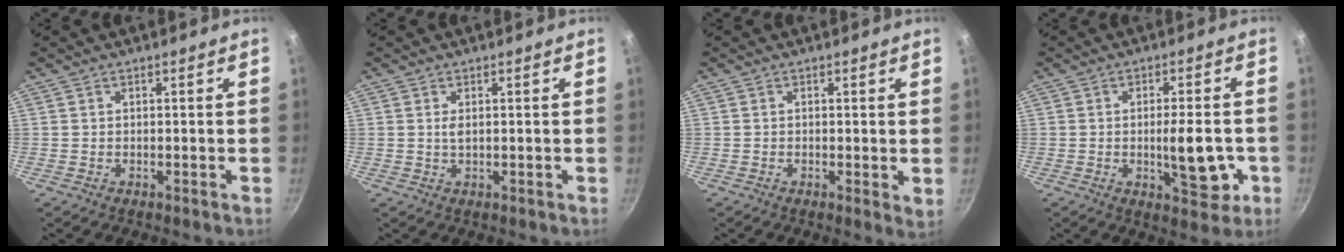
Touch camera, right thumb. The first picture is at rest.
{"total": 1.3, "force": [0.3, 0.6, 1.2], "torque": [-0.023, 0.000, 0.006]}
{"total": 2.1, "force": [0.2, 0.8, 2.0], "torque": [-0.024, -0.006, 0.000]}
{"total": 9.8, "force": [-2.1, 3.7, 8.9], "torque": [-0.109, -0.002, -0.024]}